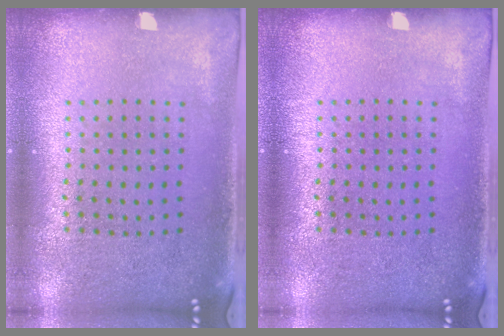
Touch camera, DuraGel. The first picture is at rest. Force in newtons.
{"total": 0.0}